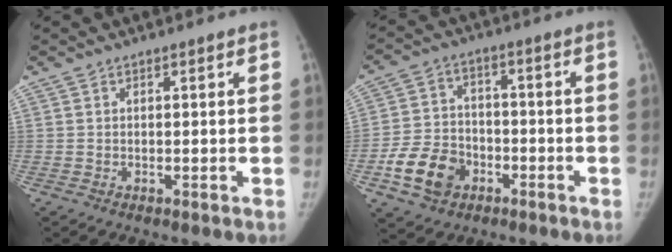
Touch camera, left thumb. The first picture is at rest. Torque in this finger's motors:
{"motor_torque": [-0.15, 0.25, 0.26, -0.26, 0.07]}